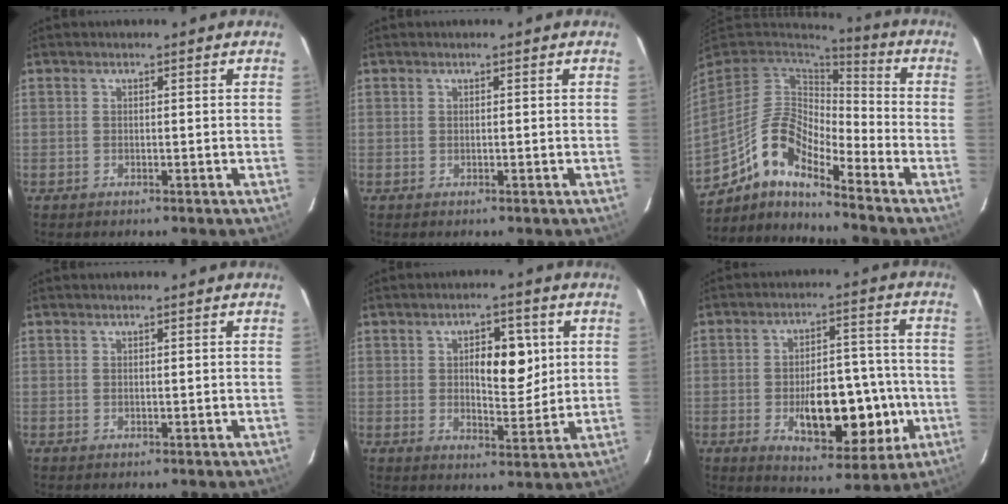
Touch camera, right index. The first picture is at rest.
{"total": 0.0}
{"total": 12.2, "force": [-9.2, 3.3, 7.2], "torque": [-0.142, 0.033, -0.170]}
{"total": 0.0}
{"total": 7.7, "force": [1.8, 3.3, 6.7], "torque": [-0.096, 0.005, 0.033]}
{"total": 13.9, "force": [-3.6, 6.0, 12.0], "torque": [-0.174, 0.013, -0.044]}